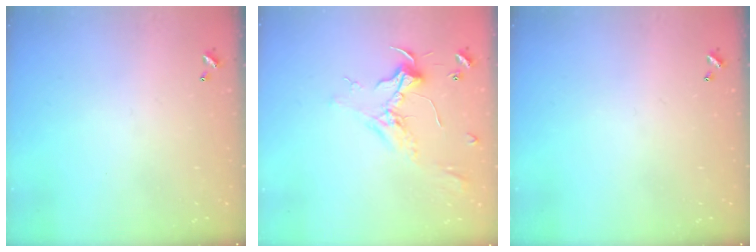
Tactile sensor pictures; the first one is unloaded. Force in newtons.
{"total": 2.5, "press": 2.3, "slide": 0.8}
{"total": 0.0}